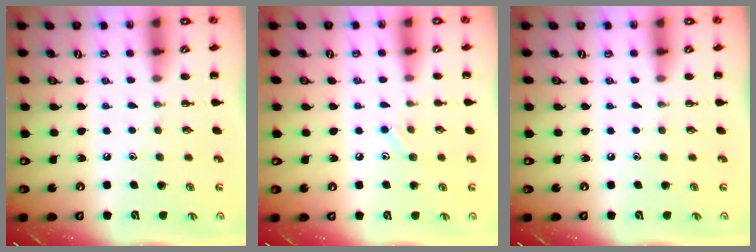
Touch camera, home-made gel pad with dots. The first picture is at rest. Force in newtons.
{"total": 8.2, "press": 8.0, "slide": 2.0}
{"total": 0.0}